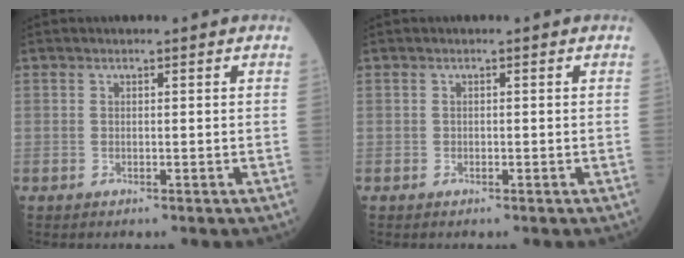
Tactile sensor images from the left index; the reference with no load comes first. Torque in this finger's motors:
{"motor_torque": [-0.18, 0.04, -0.01, -0.01]}